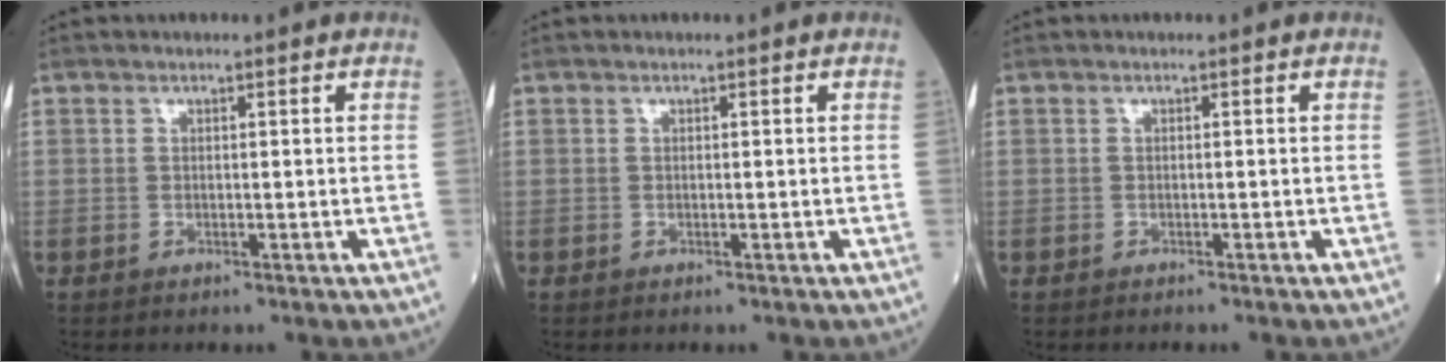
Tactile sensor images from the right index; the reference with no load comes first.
{"total": 0.0}
{"total": 0.0}